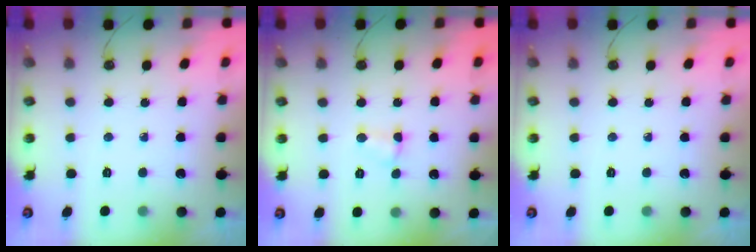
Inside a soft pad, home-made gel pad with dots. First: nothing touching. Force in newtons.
{"total": 4.1, "press": 3.6, "slide": 2.0}
{"total": 0.0}